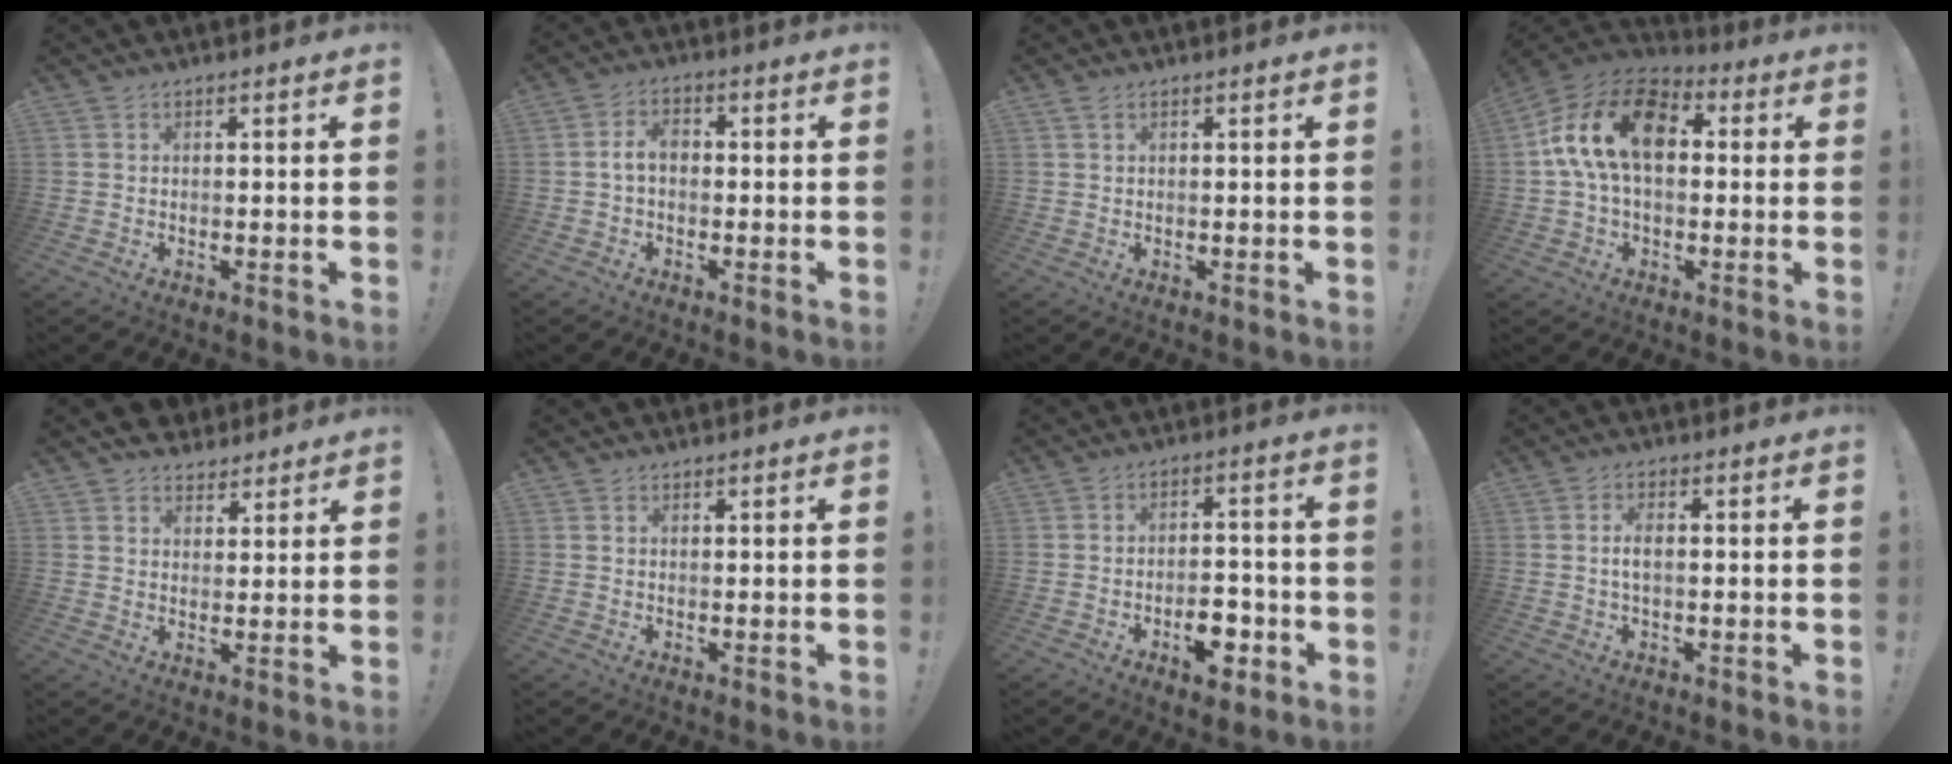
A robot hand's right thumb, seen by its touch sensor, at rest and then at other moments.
{"total": 4.6, "force": [-0.3, 2.8, 3.7], "torque": [-0.060, 0.012, -0.006]}
{"total": 1.6, "force": [0.9, 0.8, 1.0], "torque": [-0.015, -0.002, 0.016]}
{"total": 17.7, "force": [3.7, 10.9, 13.4], "torque": [-0.248, 0.012, 0.062]}
{"total": 5.1, "force": [3.9, 3.2, 0.5], "torque": [-0.007, -0.027, 0.074]}
{"total": 0.8, "force": [0.7, 0.2, 0.0], "torque": [0.005, -0.002, 0.014]}
{"total": 11.8, "force": [-5.8, 6.6, 7.8], "torque": [-0.097, 0.054, -0.089]}
{"total": 3.4, "force": [0.0, 1.3, 3.2], "torque": [-0.059, 0.007, 0.000]}